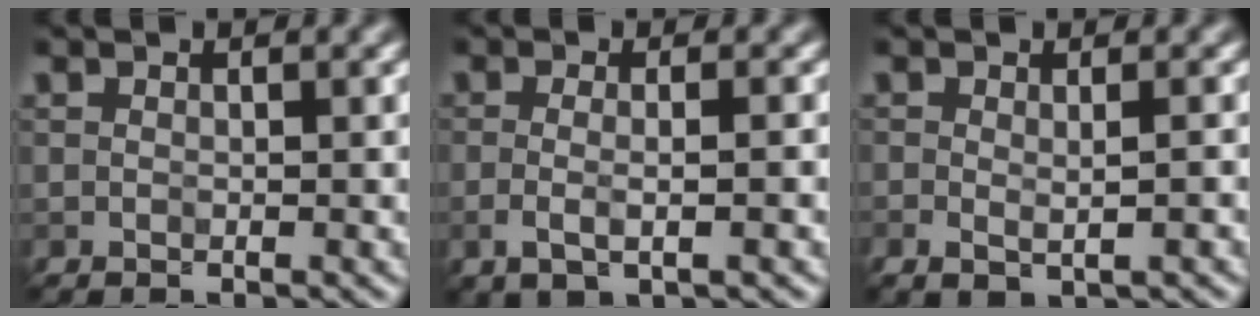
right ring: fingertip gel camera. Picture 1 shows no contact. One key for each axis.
{"total": 3.1, "fx": -0.5, "fy": 1.1, "fz": 2.9, "tx": -0.045, "ty": -0.005, "tz": -0.010}
{"total": 1.7, "fx": -0.2, "fy": 0.7, "fz": 1.5, "tx": -0.031, "ty": -0.010, "tz": 0.002}